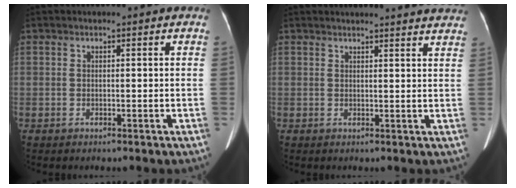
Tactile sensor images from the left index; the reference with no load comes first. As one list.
[{"total": 13.5, "force": [13.1, 0.9, 3.5], "torque": [-0.032, -0.007, 0.137]}]